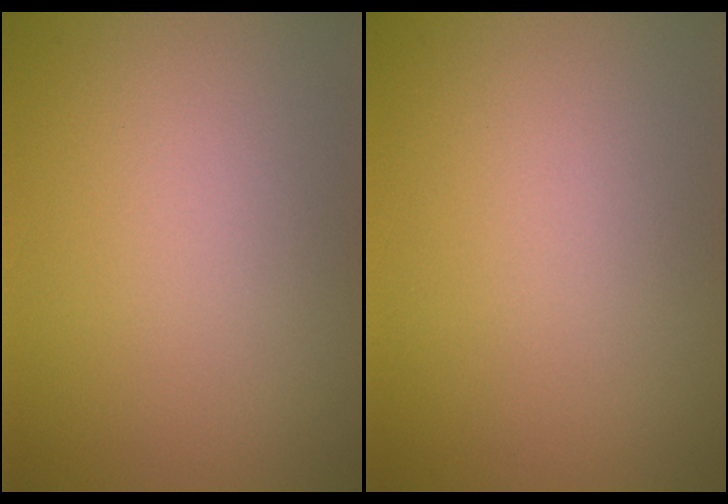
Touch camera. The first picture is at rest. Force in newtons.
{"total": 0.0}